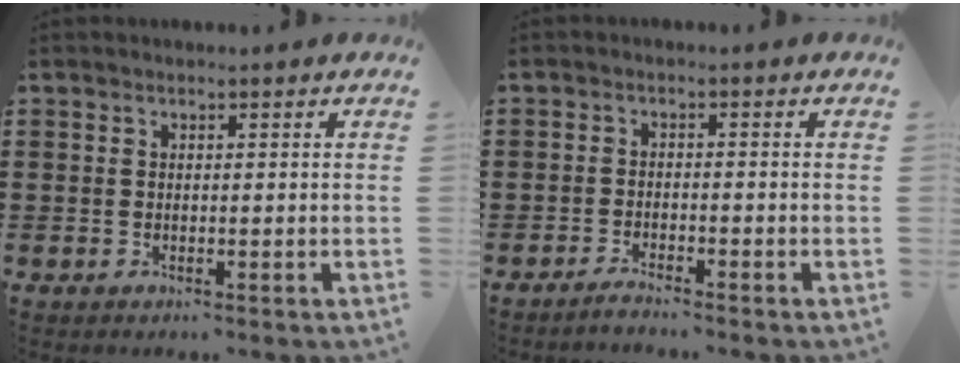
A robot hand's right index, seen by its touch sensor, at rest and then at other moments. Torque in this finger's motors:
{"motor_torque": [0.19, 1.94, -0.03, -0.01]}